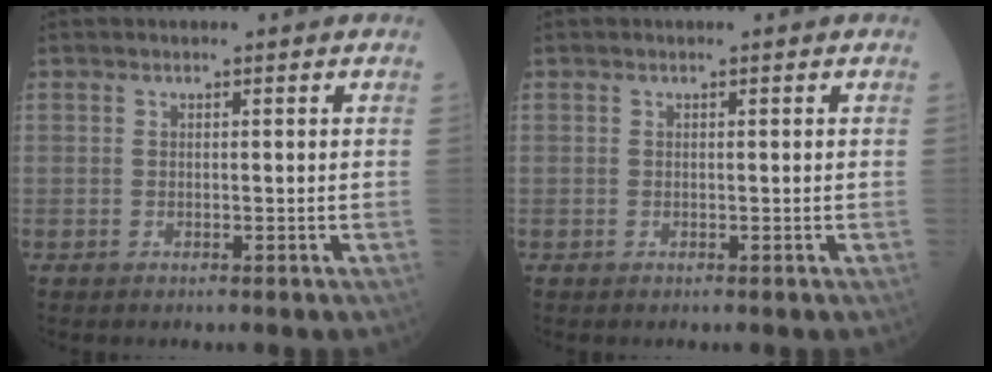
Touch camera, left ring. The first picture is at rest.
{"total": 0.0}